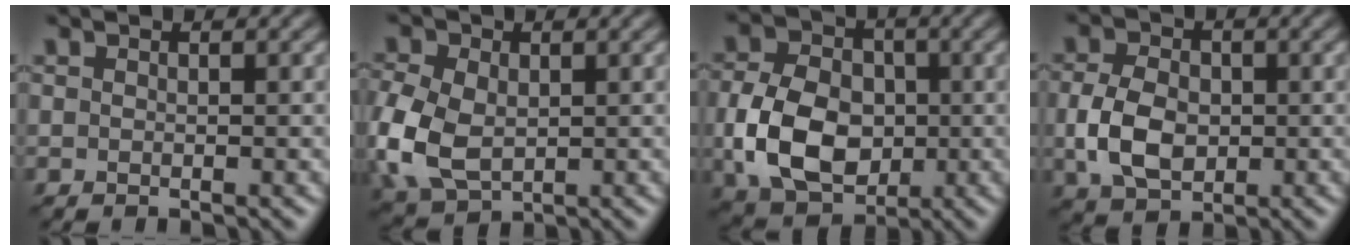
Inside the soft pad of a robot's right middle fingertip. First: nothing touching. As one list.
[{"total": 7.9, "force": [-1.0, 5.5, 5.5], "torque": [-0.159, -0.007, -0.027]}, {"total": 8.9, "force": [-1.4, 6.5, 5.9], "torque": [-0.130, -0.008, -0.033]}, {"total": 5.0, "force": [-0.7, 3.6, 3.5], "torque": [-0.080, -0.005, -0.017]}]